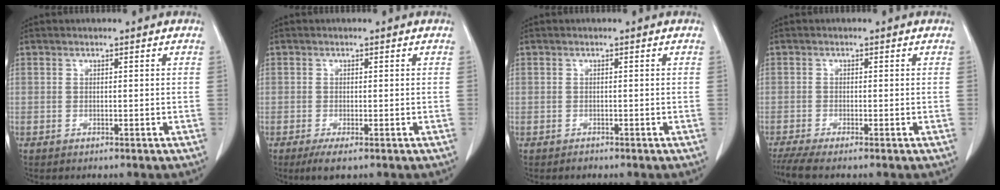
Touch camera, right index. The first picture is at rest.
{"total": 2.1, "force": [-1.2, 0.6, 1.6], "torque": [-0.031, -0.004, -0.020]}
{"total": 0.7, "force": [-0.6, 0.4, 0.0], "torque": [-0.003, 0.000, -0.012]}
{"total": 4.2, "force": [-3.3, -0.1, 2.6], "torque": [-0.048, -0.009, -0.062]}